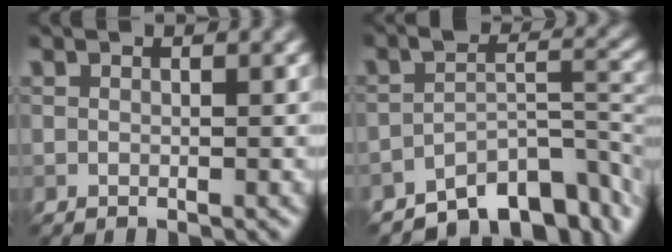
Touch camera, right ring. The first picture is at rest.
{"total": 8.2, "force": [-5.9, 3.4, 4.6], "torque": [-0.048, -0.013, -0.096]}